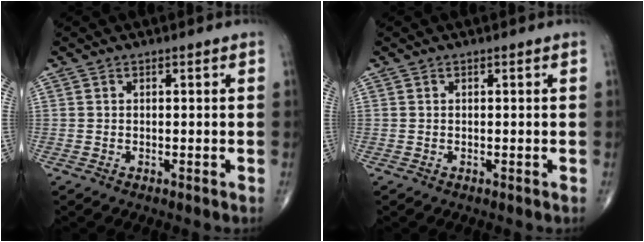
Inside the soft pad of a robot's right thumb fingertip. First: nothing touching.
{"total": 0.0}